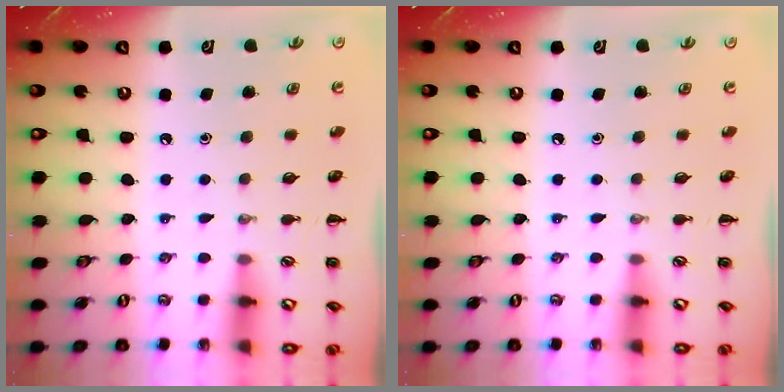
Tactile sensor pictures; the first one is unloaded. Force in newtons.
{"total": 0.0}